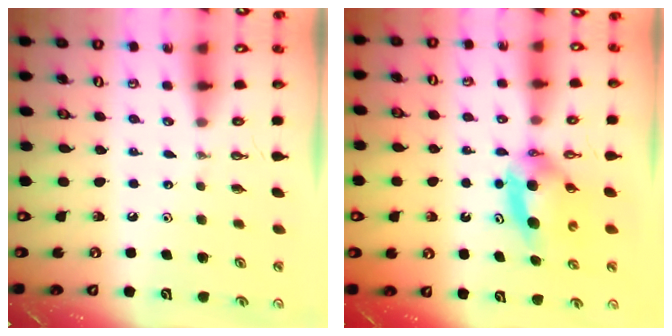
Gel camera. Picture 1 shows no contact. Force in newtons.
{"total": 7.3, "press": 4.9, "slide": 5.3}